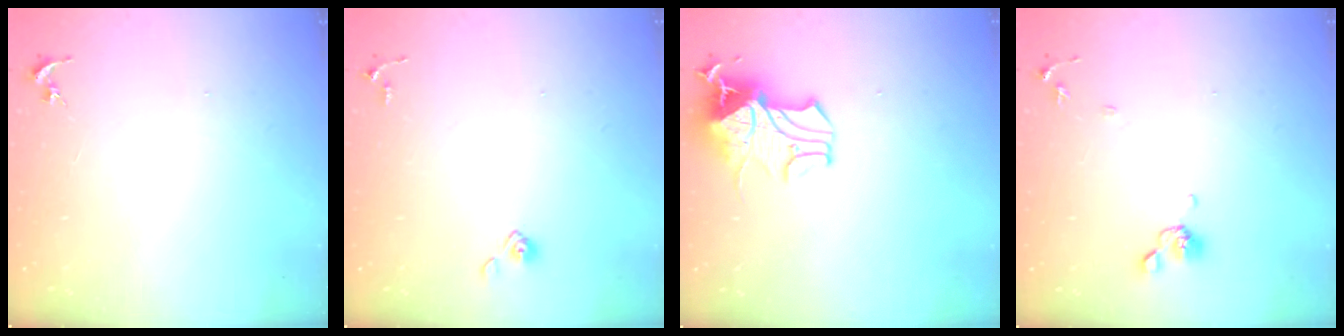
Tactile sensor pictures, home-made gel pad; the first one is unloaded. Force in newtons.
{"total": 4.0, "press": 4.0, "slide": 0.4}
{"total": 18.0, "press": 18.0, "slide": 0.2}
{"total": 8.3, "press": 8.2, "slide": 1.6}